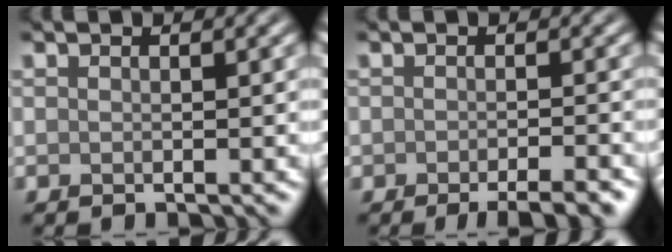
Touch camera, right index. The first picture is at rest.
{"total": 3.7, "force": [-2.6, 0.8, 2.5], "torque": [-0.032, -0.003, -0.032]}